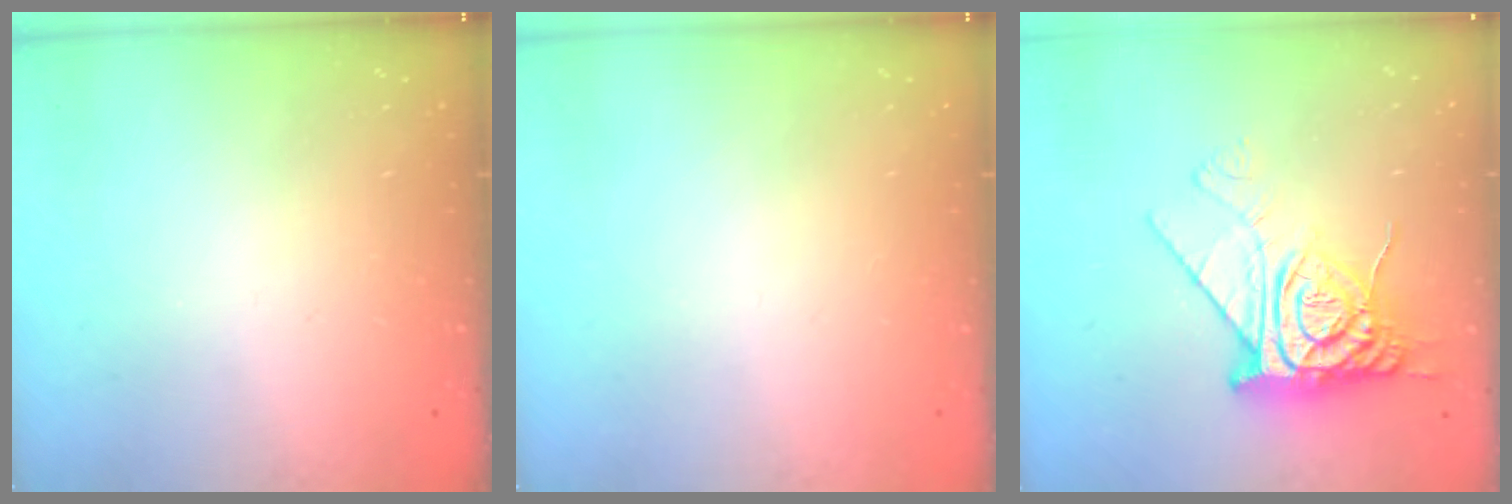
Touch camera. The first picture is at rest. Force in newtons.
{"total": 0.0}
{"total": 14.4, "press": 14.4, "slide": 1.3}